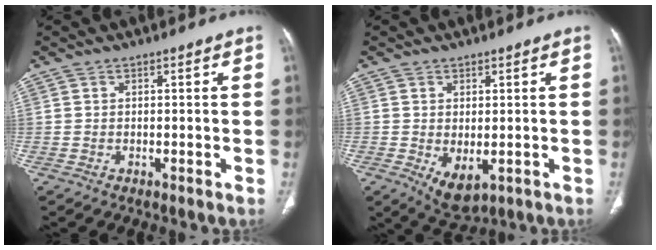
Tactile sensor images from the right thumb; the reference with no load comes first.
{"total": 4.0, "force": [-1.0, 2.1, 3.2], "torque": [-0.053, -0.010, -0.004]}